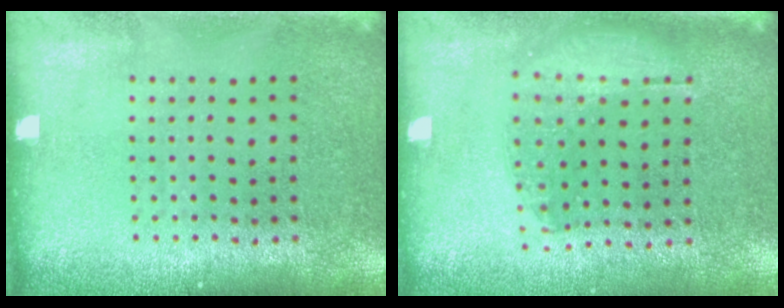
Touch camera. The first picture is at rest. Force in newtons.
{"total": 1.1, "press": 1.0, "slide": 0.4}